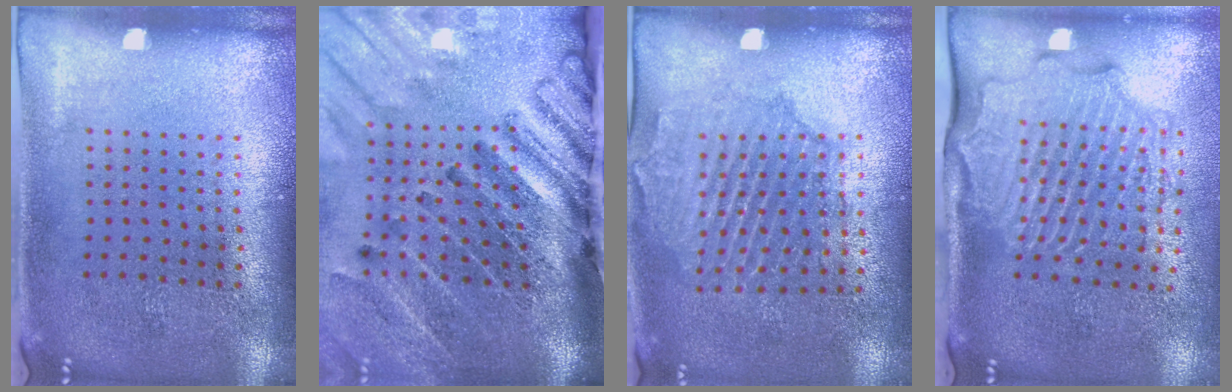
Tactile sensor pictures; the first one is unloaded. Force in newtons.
{"total": 4.6, "press": 3.4, "slide": 3.1}
{"total": 1.6, "press": 1.6, "slide": 0.3}
{"total": 2.6, "press": 2.2, "slide": 1.4}